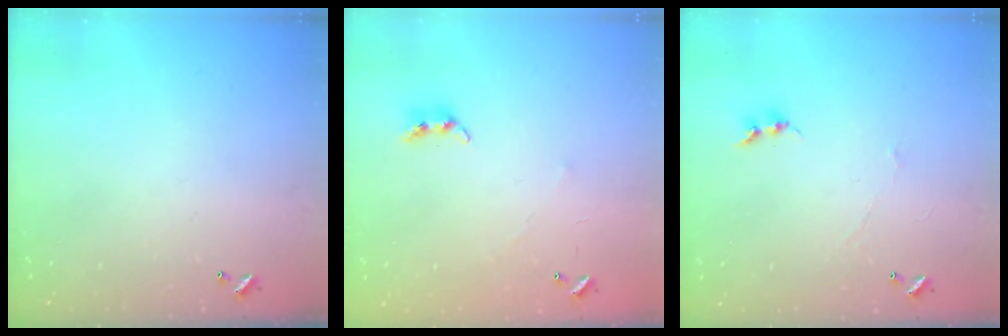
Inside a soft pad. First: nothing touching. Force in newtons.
{"total": 5.0, "press": 4.9, "slide": 0.2}
{"total": 0.6, "press": 0.3, "slide": 0.5}